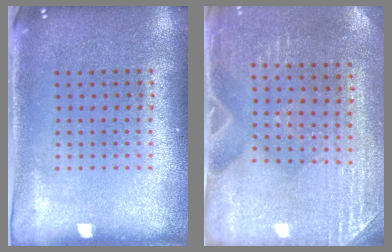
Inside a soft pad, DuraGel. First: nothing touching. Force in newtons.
{"total": 2.9, "press": 2.8, "slide": 0.9}